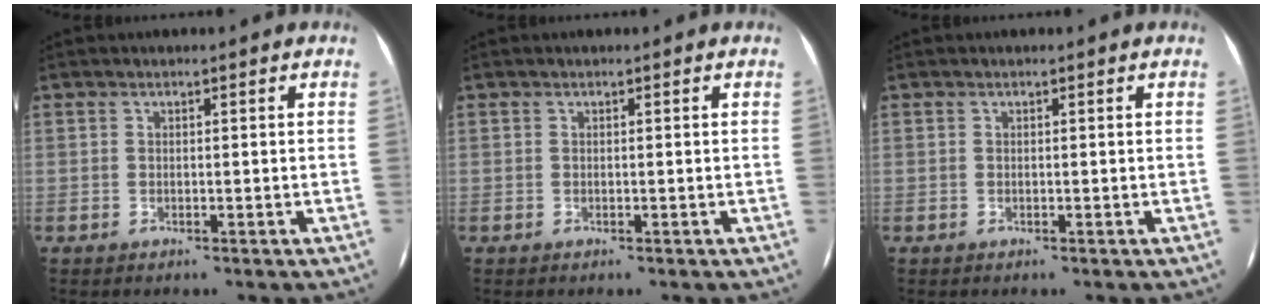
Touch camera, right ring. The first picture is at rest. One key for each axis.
{"total": 0.0}
{"total": 0.0}